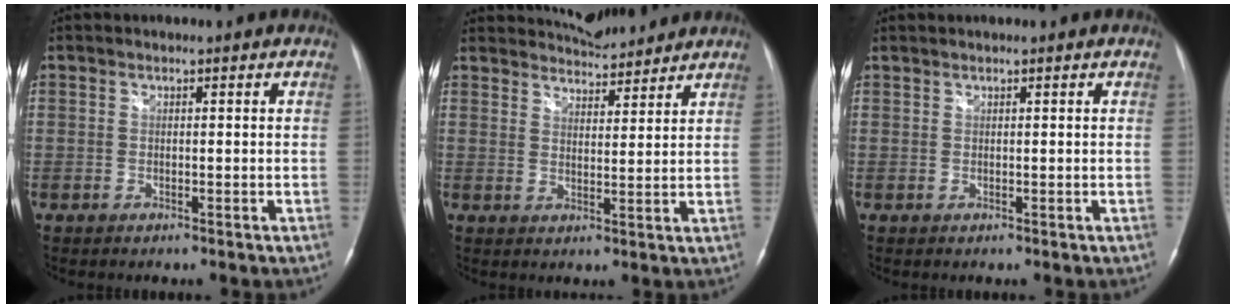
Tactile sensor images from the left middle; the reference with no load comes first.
{"total": 8.0, "force": [7.8, 1.2, 1.5], "torque": [-0.031, 0.010, 0.117]}
{"total": 0.5, "force": [0.5, 0.0, 0.0], "torque": [-0.005, 0.006, 0.015]}